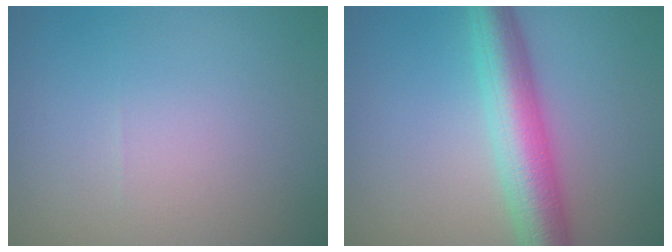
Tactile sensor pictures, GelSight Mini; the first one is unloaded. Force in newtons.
{"total": 6.3, "press": 6.3, "slide": 0.1}